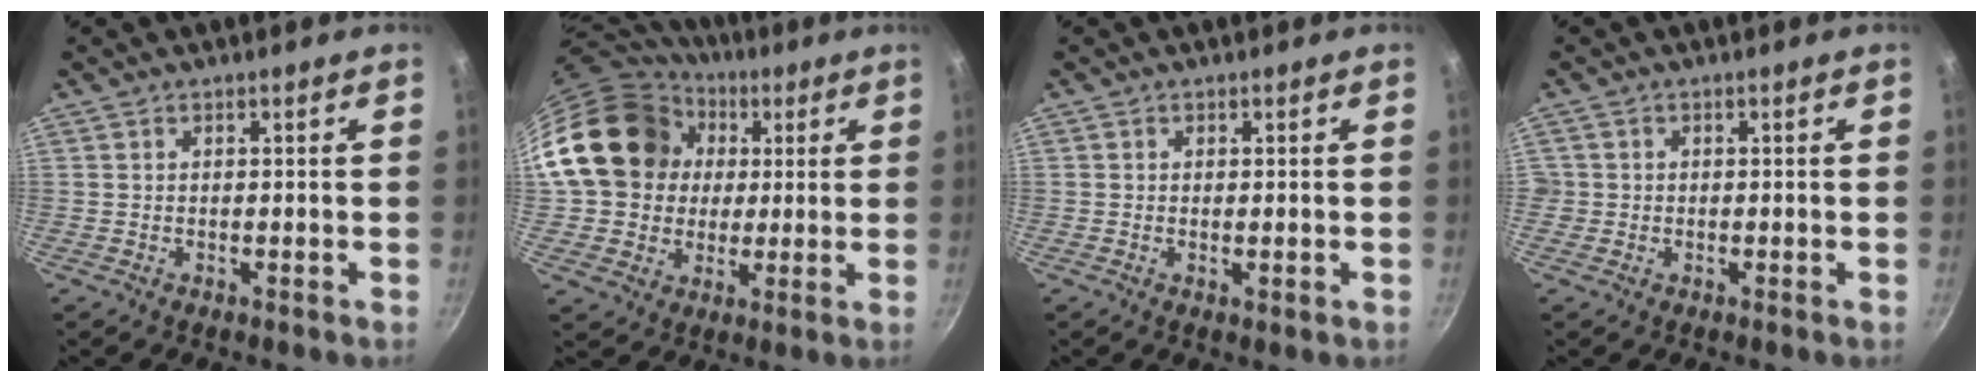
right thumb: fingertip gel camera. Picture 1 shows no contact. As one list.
[{"total": 19.8, "force": [3.3, 16.9, 9.7], "torque": [-0.153, 0.031, 0.057]}, {"total": 1.1, "force": [-0.1, 0.4, 1.0], "torque": [-0.018, -0.003, -0.003]}, {"total": 1.1, "force": [-0.3, 1.1, 0.1], "torque": [0.003, 0.004, -0.005]}]